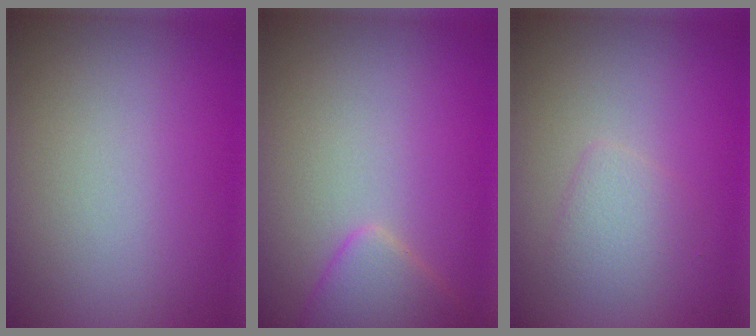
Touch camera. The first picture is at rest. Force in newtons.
{"total": 2.5, "press": 2.5, "slide": 0.2}
{"total": 1.8, "press": 1.8, "slide": 0.0}